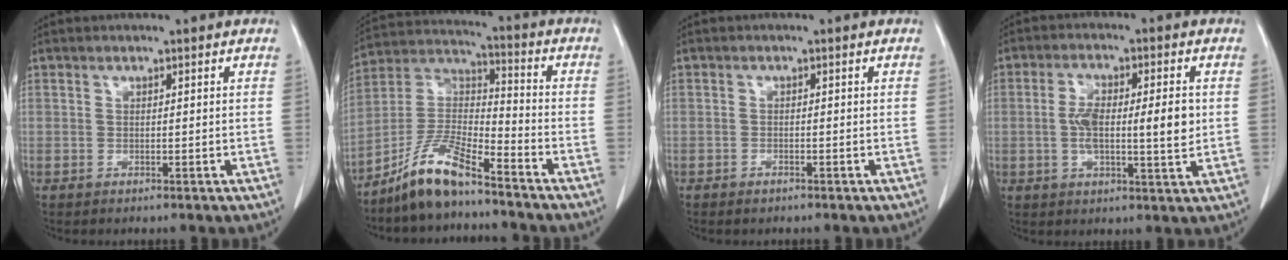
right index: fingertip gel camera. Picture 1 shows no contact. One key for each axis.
{"total": 10.2, "fx": -8.1, "fy": 1.8, "fz": 6.0, "tx": -0.129, "ty": 0.008, "tz": -0.156}
{"total": 0.7, "fx": -0.6, "fy": 0.3, "fz": 0.3, "tx": -0.006, "ty": 0.000, "tz": -0.005}
{"total": 9.6, "fx": 0.3, "fy": 2.6, "fz": 9.2, "tx": -0.159, "ty": 0.007, "tz": 0.003}